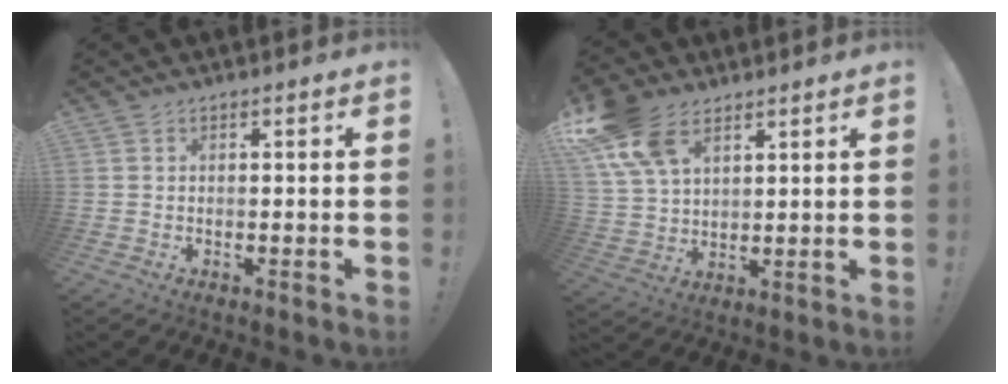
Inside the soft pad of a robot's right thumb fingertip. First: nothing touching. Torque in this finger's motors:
{"motor_torque": [0.46, 1.17, 1.30, 0.41, 0.26]}